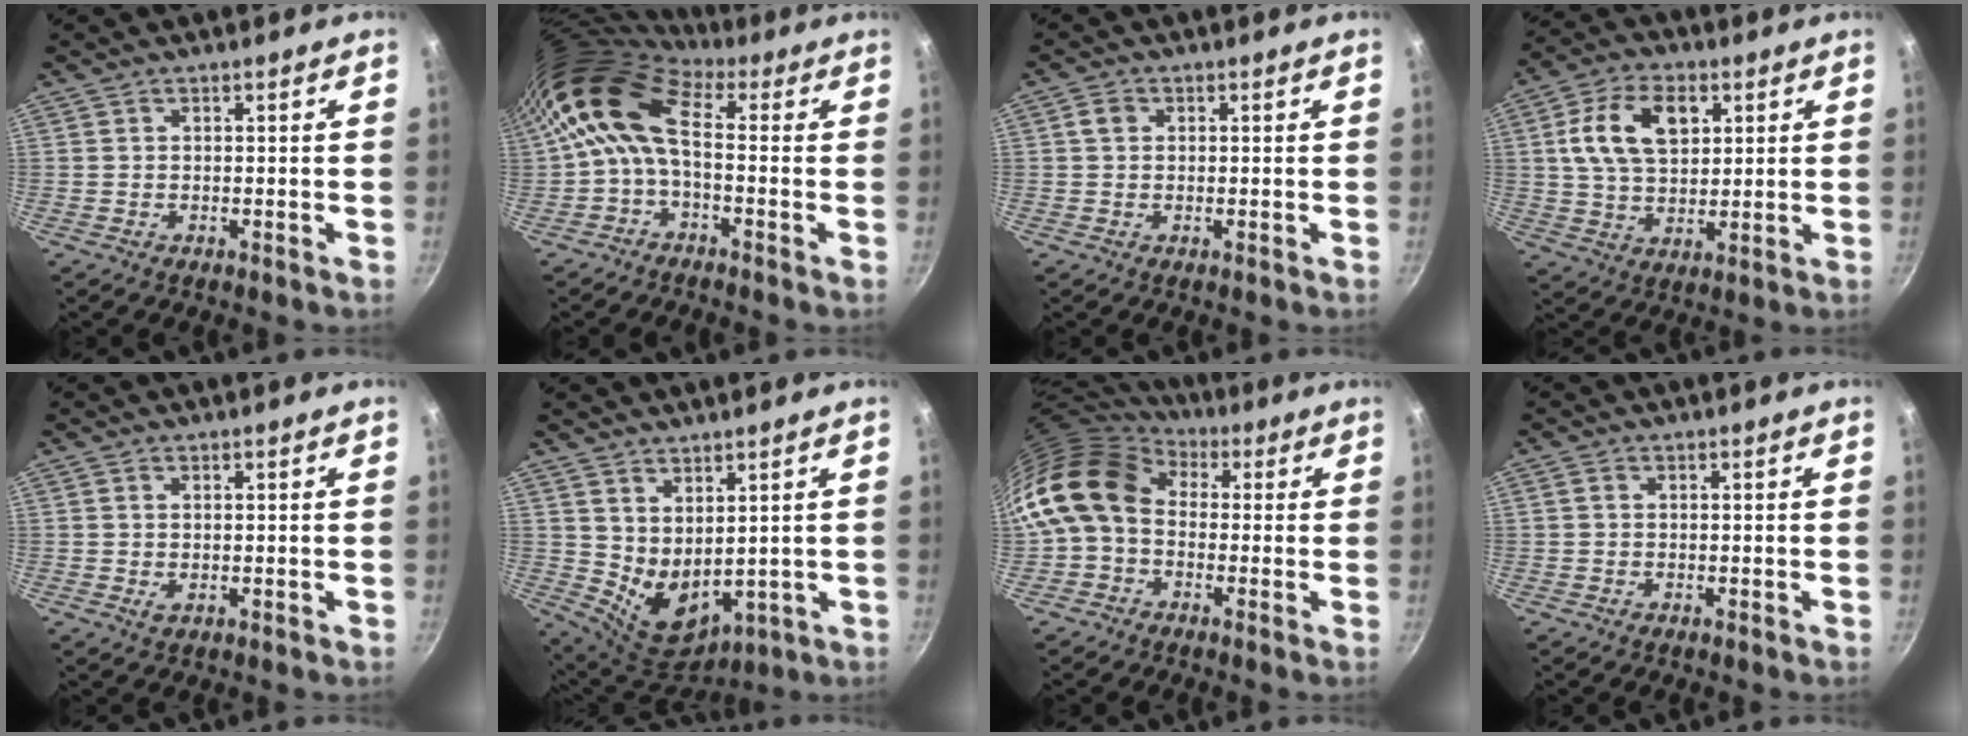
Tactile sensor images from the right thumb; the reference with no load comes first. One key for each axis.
{"total": 10.4, "fx": 0.9, "fy": 5.5, "fz": 8.8, "tx": -0.172, "ty": 0.022, "tz": -0.002}
{"total": 2.4, "fx": 0.6, "fy": 1.9, "fz": 1.3, "tx": -0.016, "ty": 0.005, "tz": 0.009}
{"total": 13.0, "fx": 3.7, "fy": 8.4, "fz": 9.2, "tx": -0.148, "ty": 0.001, "tz": 0.061}
{"total": 1.0, "fx": 0.3, "fy": 0.6, "fz": 0.7, "tx": -0.013, "ty": -0.004, "tz": 0.004}
{"total": 9.3, "fx": 3.1, "fy": 5.6, "fz": 6.8, "tx": -0.093, "ty": -0.046, "tz": 0.079}
{"total": 13.1, "fx": 1.1, "fy": 10.0, "fz": 8.3, "tx": -0.141, "ty": 0.023, "tz": -0.004}
{"total": 0.8, "fx": 0.1, "fy": 0.6, "fz": 0.4, "tx": -0.008, "ty": 0.004, "tz": 0.001}